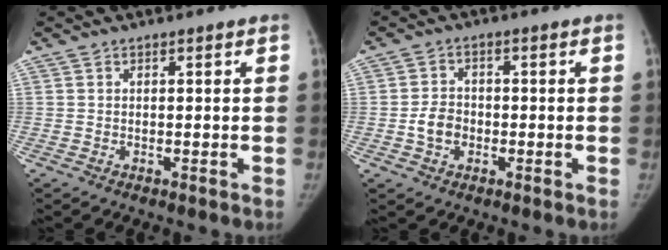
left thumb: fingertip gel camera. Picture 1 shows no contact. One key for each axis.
{"total": 4.5, "fx": -1.1, "fy": 3.5, "fz": 2.6, "tx": -0.037, "ty": 0.012, "tz": -0.024}